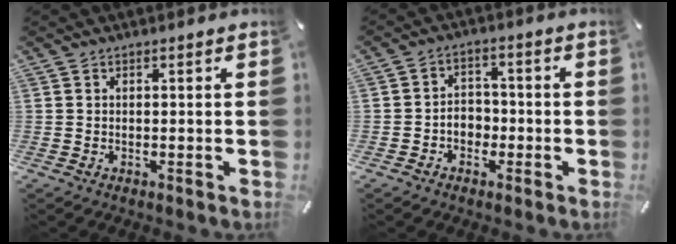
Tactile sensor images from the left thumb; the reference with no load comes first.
{"total": 4.8, "force": [-1.8, 4.1, 1.7], "torque": [-0.032, 0.016, -0.033]}